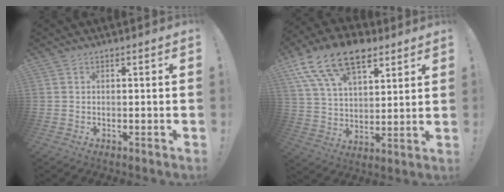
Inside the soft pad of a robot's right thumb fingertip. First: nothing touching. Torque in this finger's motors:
{"motor_torque": [0.22, 2.15, 0.48, 0.00, 0.13]}